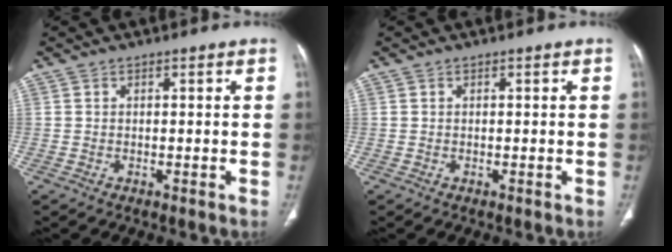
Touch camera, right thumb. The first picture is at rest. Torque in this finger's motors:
{"motor_torque": [-0.06, 0.09, -0.13, 0.10, 0.00]}